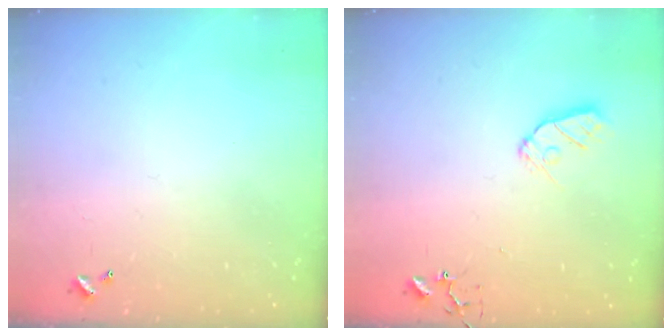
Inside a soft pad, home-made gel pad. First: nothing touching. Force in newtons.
{"total": 7.6, "press": 7.6, "slide": 0.5}